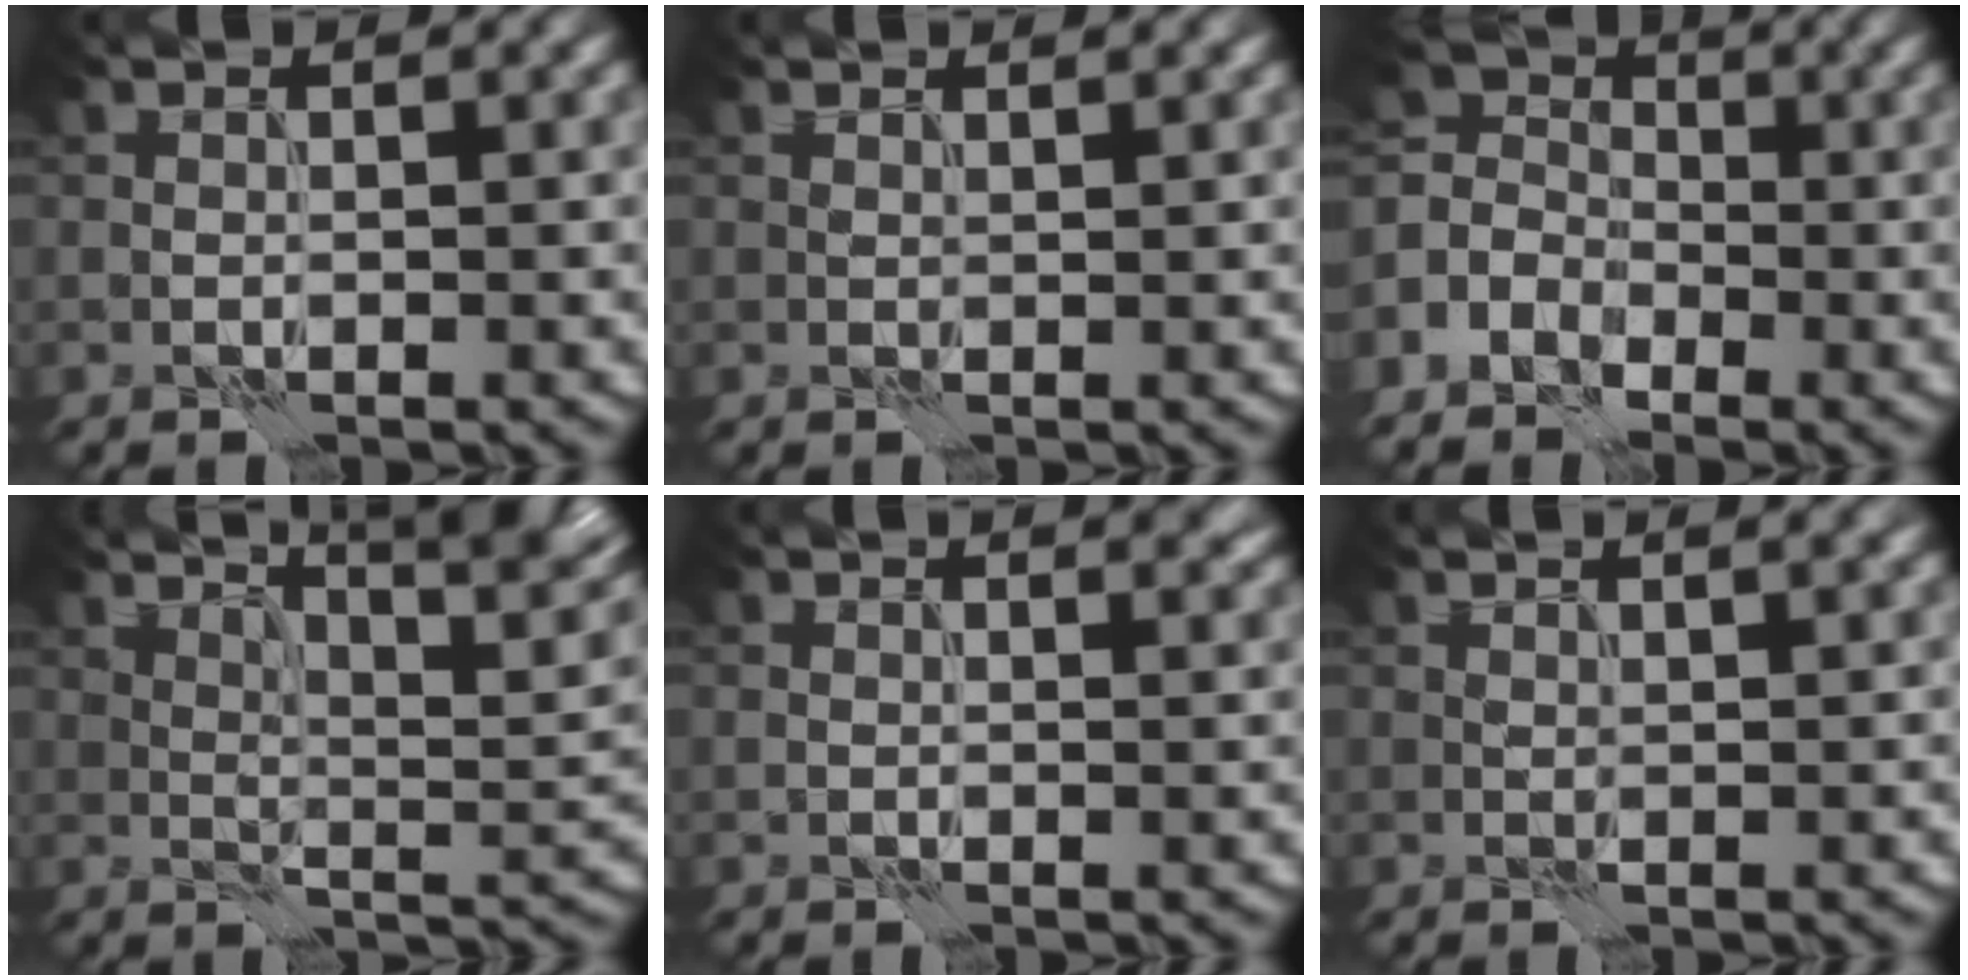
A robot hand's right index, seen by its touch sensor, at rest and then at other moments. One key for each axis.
{"total": 1.2, "fx": 0.9, "fy": 0.5, "fz": 0.7, "tx": -0.004, "ty": 0.002, "tz": 0.007}
{"total": 4.7, "fx": -2.9, "fy": 3.4, "fz": 1.5, "tx": -0.042, "ty": -0.001, "tz": -0.061}
{"total": 10.3, "fx": 6.5, "fy": 2.7, "fz": 7.4, "tx": -0.091, "ty": 0.017, "tz": 0.080}
{"total": 2.9, "fx": 1.9, "fy": 1.3, "fz": 1.8, "tx": -0.008, "ty": 0.012, "tz": 0.010}
{"total": 2.4, "fx": 1.5, "fy": 0.8, "fz": 1.7, "tx": -0.011, "ty": 0.006, "tz": 0.010}